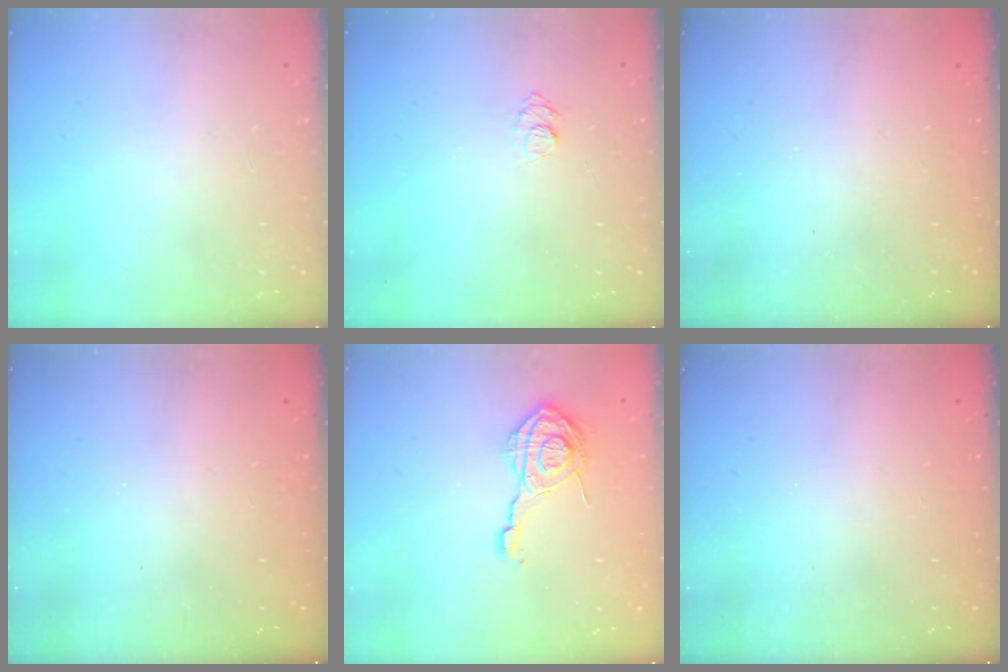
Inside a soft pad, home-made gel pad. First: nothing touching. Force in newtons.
{"total": 5.0, "press": 5.0, "slide": 0.5}
{"total": 2.2, "press": 2.1, "slide": 0.7}
{"total": 2.5, "press": 2.4, "slide": 0.8}
{"total": 14.0, "press": 14.0, "slide": 0.6}
{"total": 2.3, "press": 2.2, "slide": 0.8}